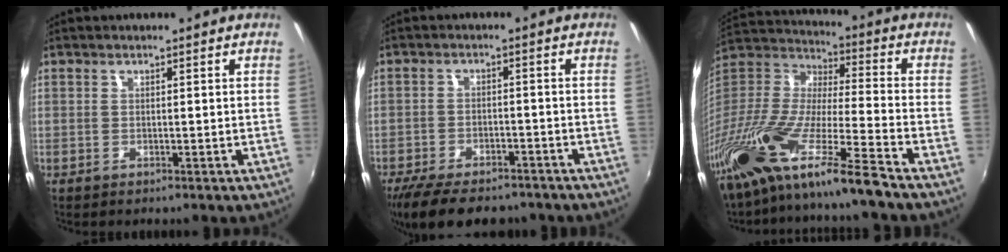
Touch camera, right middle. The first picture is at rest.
{"total": 13.6, "force": [-10.6, 5.3, 6.6], "torque": [-0.147, -0.029, -0.168]}
{"total": 20.6, "force": [-15.5, 0.6, 13.5], "torque": [-0.249, -0.046, -0.294]}